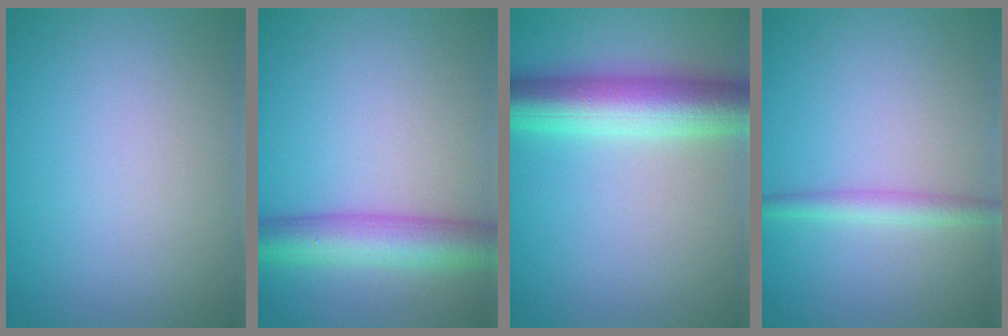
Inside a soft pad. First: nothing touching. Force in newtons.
{"total": 6.0, "press": 6.0, "slide": 0.2}
{"total": 7.6, "press": 7.6, "slide": 0.2}
{"total": 1.9, "press": 1.9, "slide": 0.0}